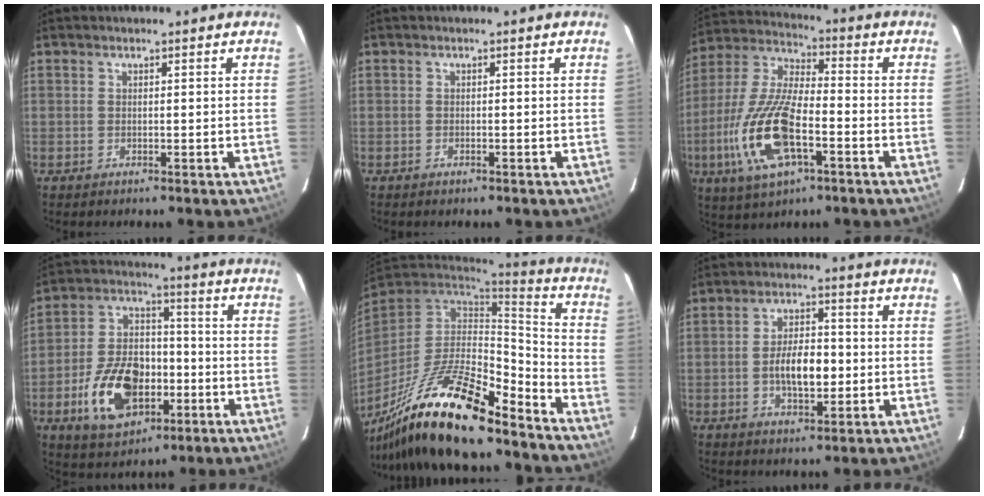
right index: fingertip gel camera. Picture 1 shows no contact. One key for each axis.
{"total": 0.7, "fx": -0.6, "fy": 0.4, "fz": 0.3, "tx": -0.006, "ty": 0.000, "tz": -0.010}
{"total": 18.2, "fx": -6.2, "fy": 7.0, "fz": 15.6, "tx": -0.340, "ty": -0.012, "tz": -0.119}
{"total": 16.5, "fx": -5.9, "fy": 10.2, "fz": 11.5, "tx": -0.243, "ty": 0.012, "tz": -0.089}
{"total": 23.8, "fx": -16.5, "fy": 6.3, "fz": 16.0, "tx": -0.315, "ty": -0.035, "tz": -0.287}
{"total": 8.0, "fx": -1.3, "fy": 3.7, "fz": 7.0, "tx": -0.130, "ty": 0.006, "tz": -0.018}